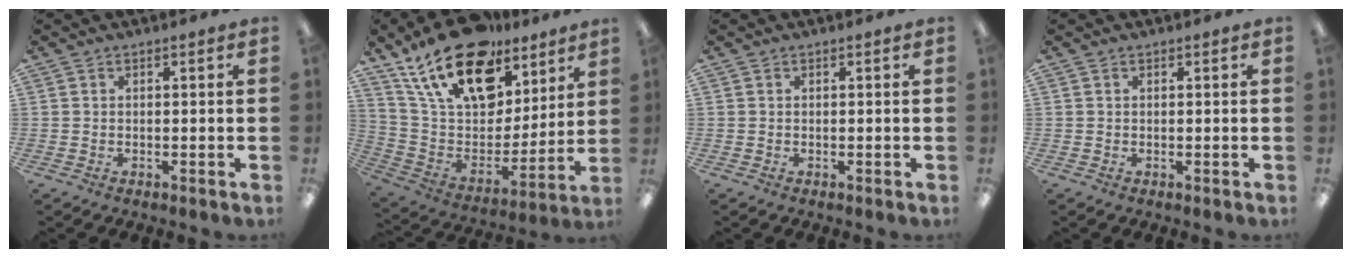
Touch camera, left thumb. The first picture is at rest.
{"total": 22.5, "force": [15.0, 11.7, 12.0], "torque": [-0.212, -0.081, 0.272]}
{"total": 0.0}
{"total": 0.0}